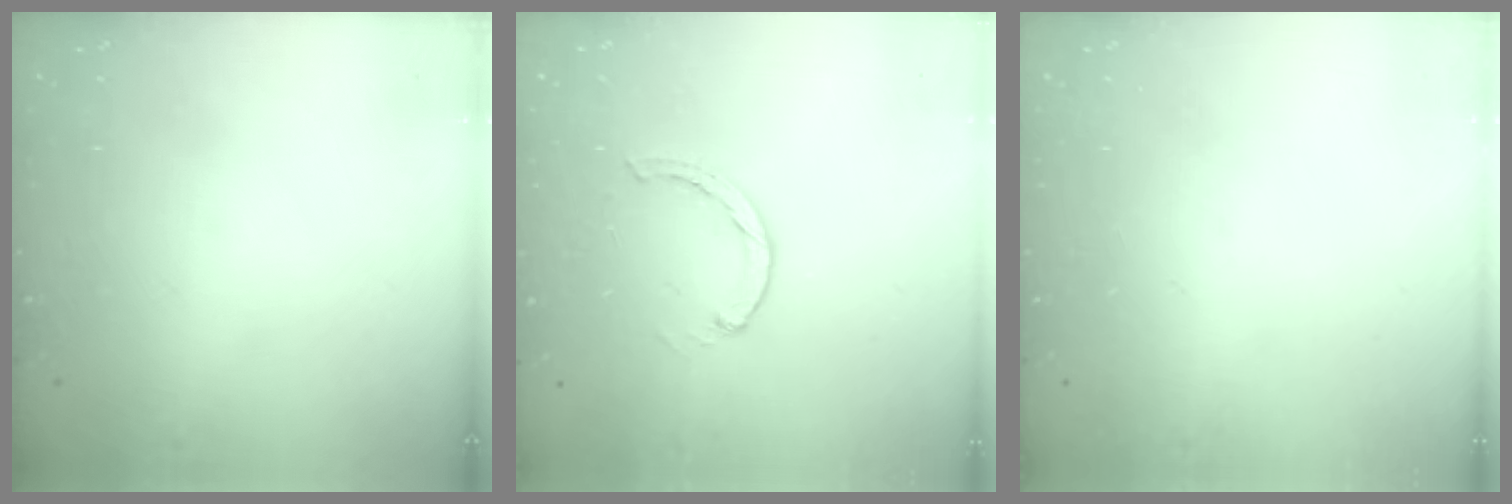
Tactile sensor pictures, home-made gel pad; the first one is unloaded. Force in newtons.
{"total": 0.0}
{"total": 0.0}